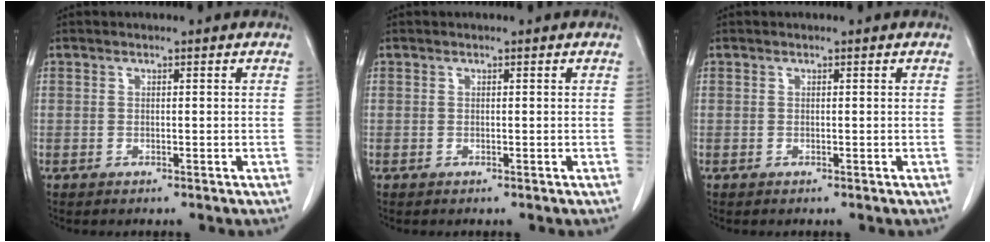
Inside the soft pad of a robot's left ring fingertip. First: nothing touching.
{"total": 0.0}
{"total": 0.0}